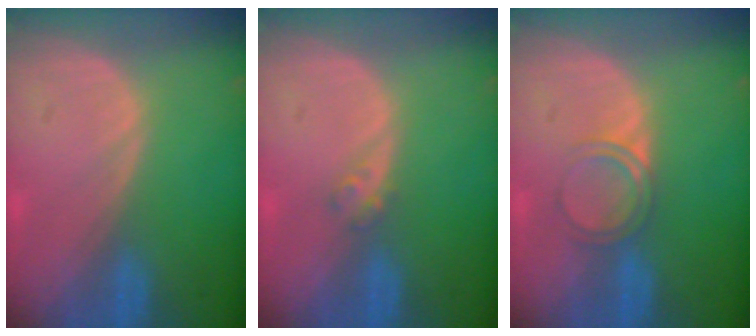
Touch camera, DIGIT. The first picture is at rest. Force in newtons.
{"total": 1.6, "press": 1.4, "slide": 0.8}
{"total": 3.0, "press": 3.0, "slide": 0.3}